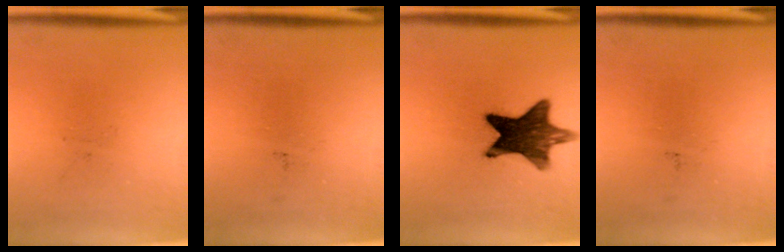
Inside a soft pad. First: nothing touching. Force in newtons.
{"total": 0.0}
{"total": 13.3}
{"total": 0.0}